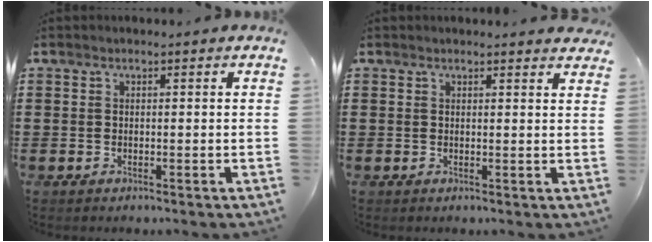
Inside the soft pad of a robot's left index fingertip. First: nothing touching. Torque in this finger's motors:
{"motor_torque": [2.14, 0.00, 0.14, 0.01]}